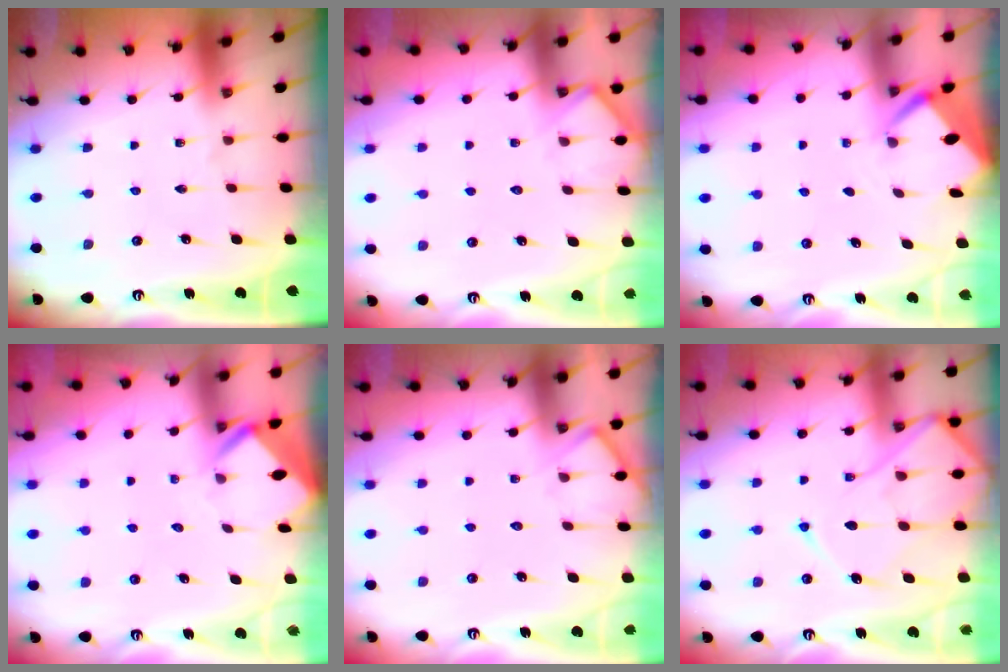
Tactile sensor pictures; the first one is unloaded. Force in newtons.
{"total": 6.1, "press": 6.0, "slide": 0.8}
{"total": 2.3, "press": 2.3, "slide": 0.1}
{"total": 3.0, "press": 3.0, "slide": 0.3}
{"total": 5.9, "press": 5.8, "slide": 0.7}
{"total": 13.4, "press": 13.4, "slide": 1.5}